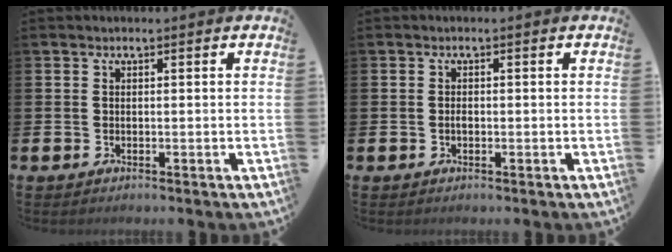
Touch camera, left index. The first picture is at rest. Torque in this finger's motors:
{"motor_torque": [0.39, 0.34, -0.04, 0.04]}